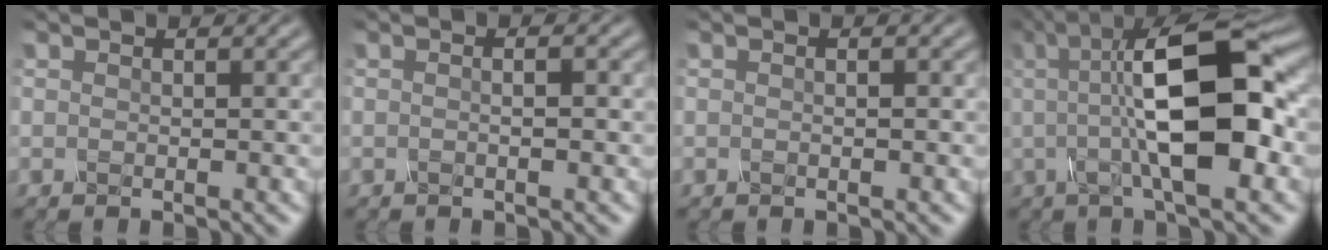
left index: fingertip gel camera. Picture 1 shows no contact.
{"total": 2.9, "force": [0.7, 1.4, 2.4], "torque": [-0.004, 0.004, -0.018]}
{"total": 1.6, "force": [0.5, 0.8, 1.3], "torque": [0.002, -0.002, -0.014]}
{"total": 11.8, "force": [1.2, 3.4, 11.3], "torque": [-0.173, 0.019, 0.012]}